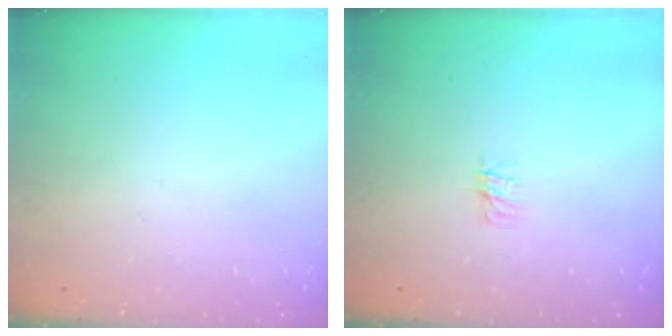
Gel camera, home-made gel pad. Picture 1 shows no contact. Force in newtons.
{"total": 0.0}